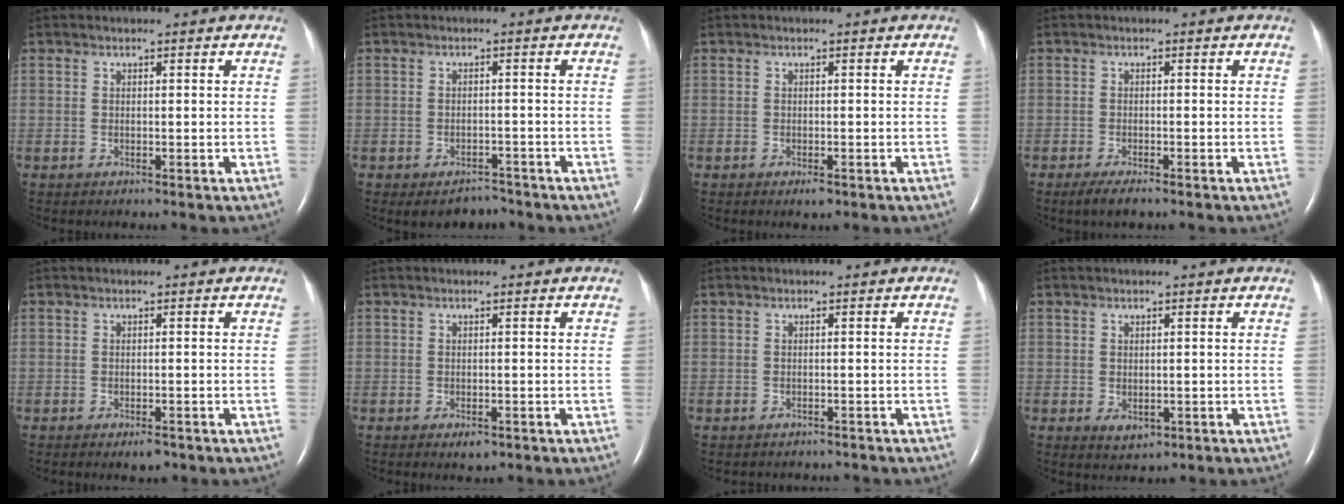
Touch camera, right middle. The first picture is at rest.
{"total": 3.6, "force": [-3.0, 1.8, 0.8], "torque": [-0.007, 0.006, -0.039]}
{"total": 1.1, "force": [-0.7, 0.3, 0.8], "torque": [-0.014, -0.002, -0.007]}
{"total": 2.8, "force": [-2.0, 0.5, 1.9], "torque": [-0.041, -0.007, -0.035]}
{"total": 1.5, "force": [-1.0, 0.5, 1.0], "torque": [-0.014, -0.001, -0.011]}
{"total": 1.5, "force": [-0.8, 0.7, 1.0], "torque": [-0.014, -0.001, -0.007]}
{"total": 2.6, "force": [-2.3, 1.0, 0.4], "torque": [-0.011, -0.001, -0.027]}
{"total": 2.1, "force": [-0.5, 1.4, 1.5], "torque": [-0.023, -0.004, 0.002]}